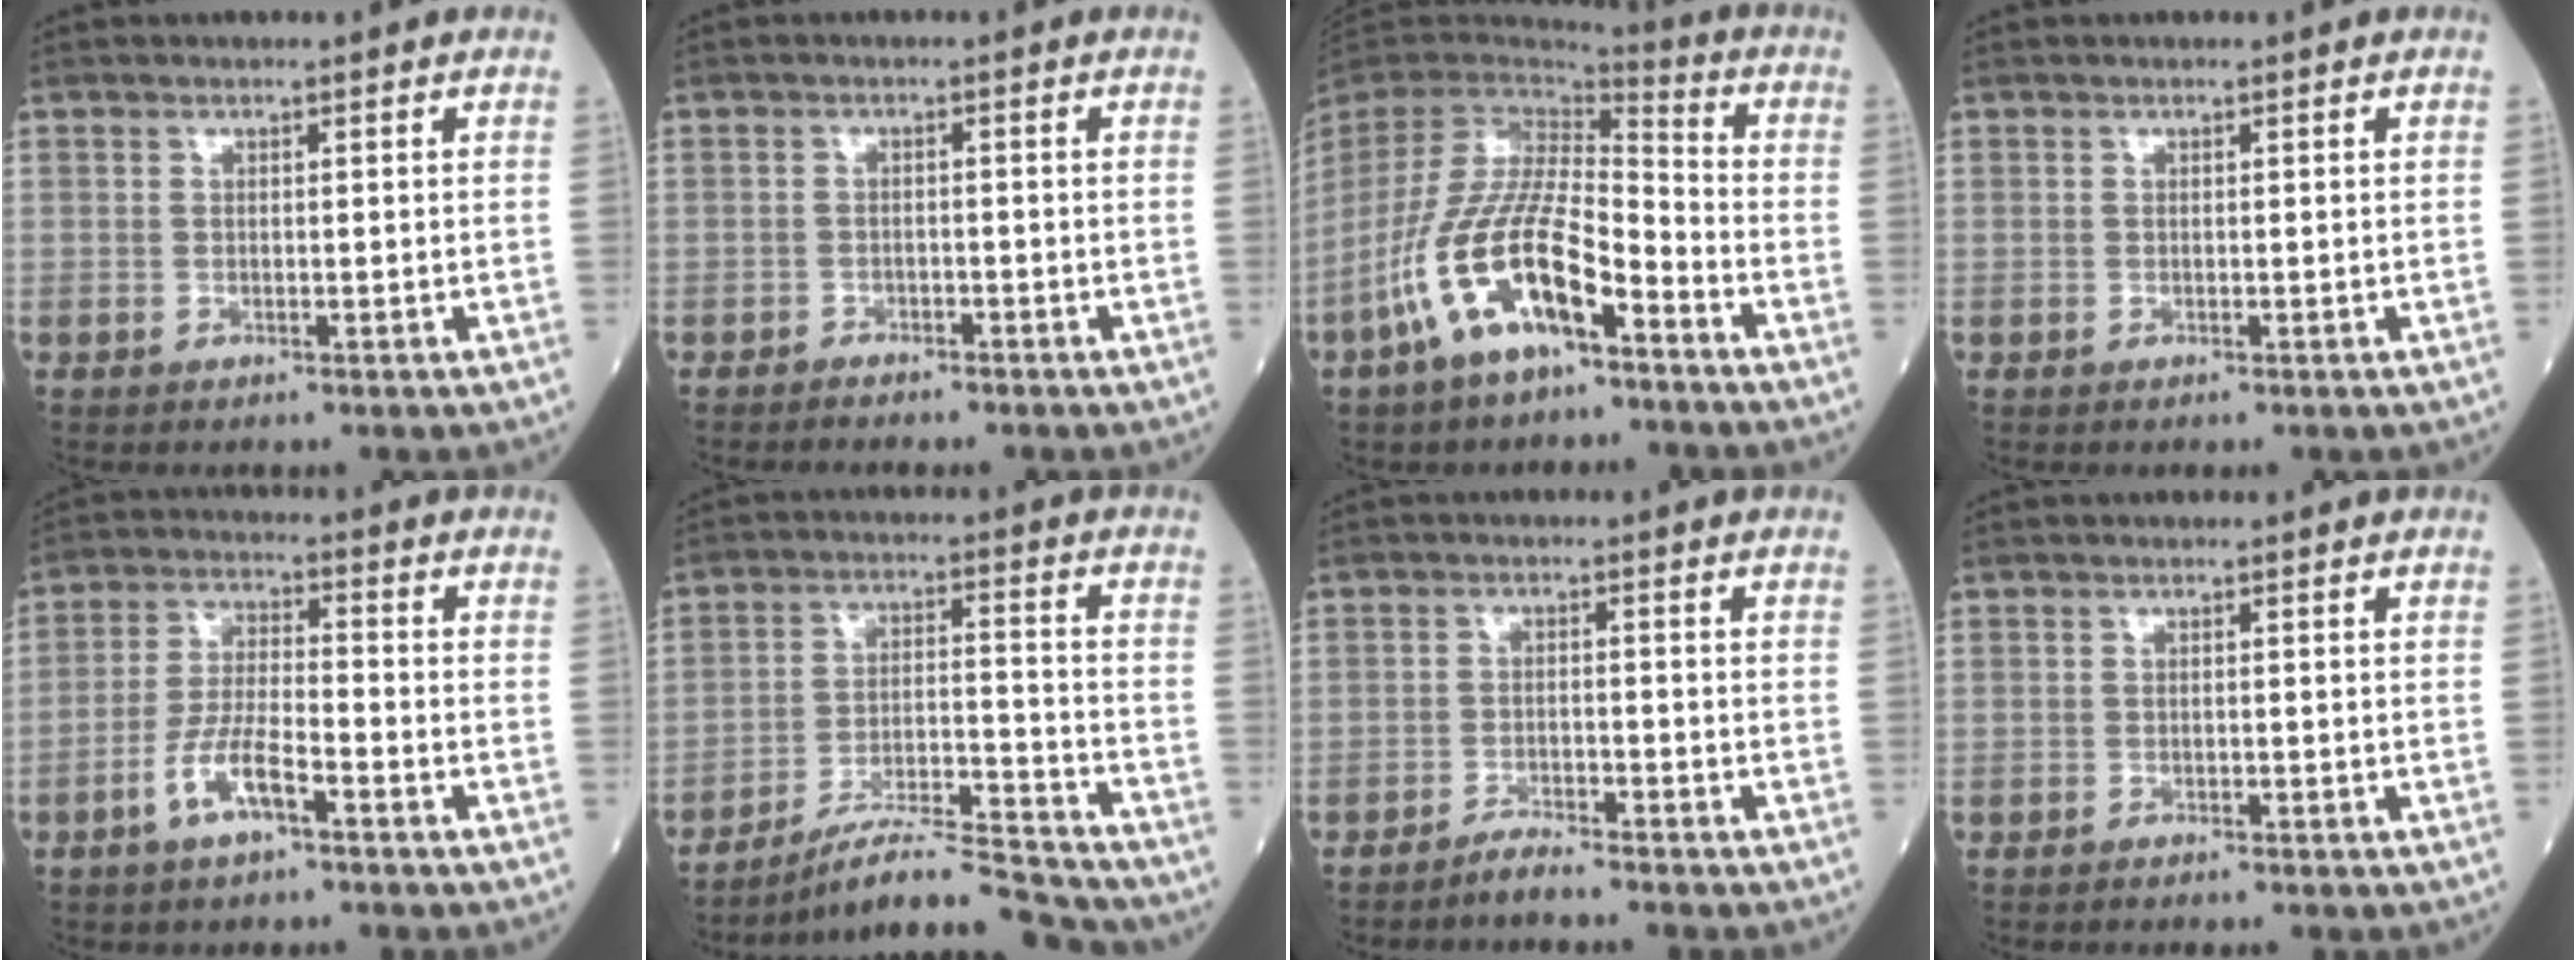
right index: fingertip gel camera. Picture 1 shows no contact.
{"total": 1.9, "force": [-1.7, 0.6, 0.3], "torque": [-0.007, -0.001, -0.025]}
{"total": 15.0, "force": [-7.6, 4.6, 12.1], "torque": [-0.253, -0.004, -0.143]}
{"total": 0.0}
{"total": 6.8, "force": [-3.7, 1.6, 5.5], "torque": [-0.113, 0.002, -0.074]}
{"total": 12.8, "force": [-12.2, 0.4, 3.9], "torque": [-0.060, 0.021, -0.208]}
{"total": 2.9, "force": [-2.8, -0.3, 0.6], "torque": [-0.012, -0.010, -0.051]}
{"total": 1.7, "force": [-1.6, 0.1, 0.6], "torque": [-0.011, -0.002, -0.020]}